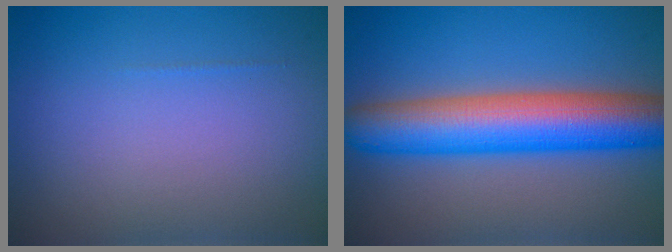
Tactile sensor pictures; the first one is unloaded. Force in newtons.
{"total": 9.9, "press": 9.9, "slide": 0.1}